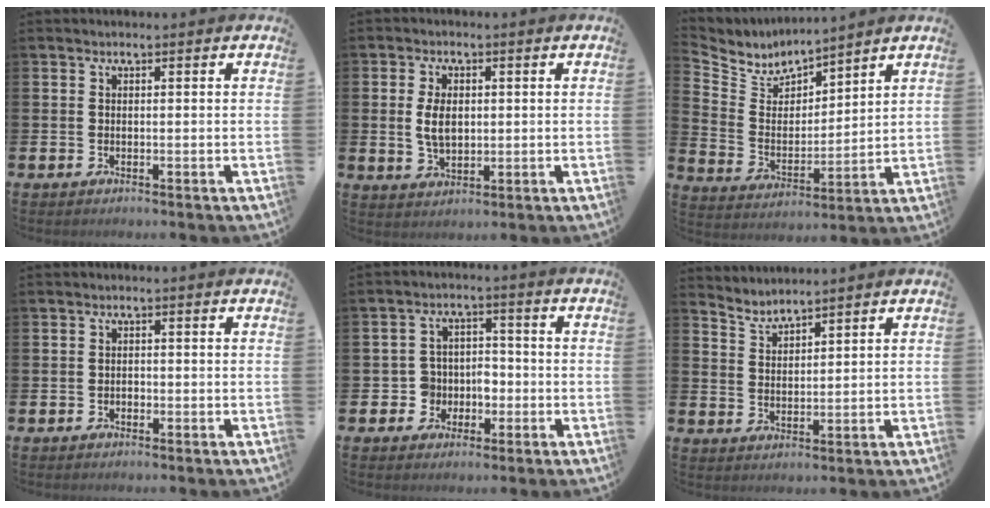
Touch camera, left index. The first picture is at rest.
{"total": 4.5, "force": [0.7, 2.7, 3.5], "torque": [-0.060, 0.005, 0.009]}
{"total": 5.2, "force": [5.0, 1.6, 0.2], "torque": [-0.044, -0.041, 0.084]}
{"total": 0.8, "force": [-0.4, 0.7, 0.3], "torque": [-0.002, 0.000, -0.010]}
{"total": 4.3, "force": [-1.7, 3.9, 0.6], "torque": [-0.028, 0.007, -0.038]}
{"total": 2.9, "force": [2.8, -0.2, -0.5], "torque": [-0.007, -0.019, 0.053]}